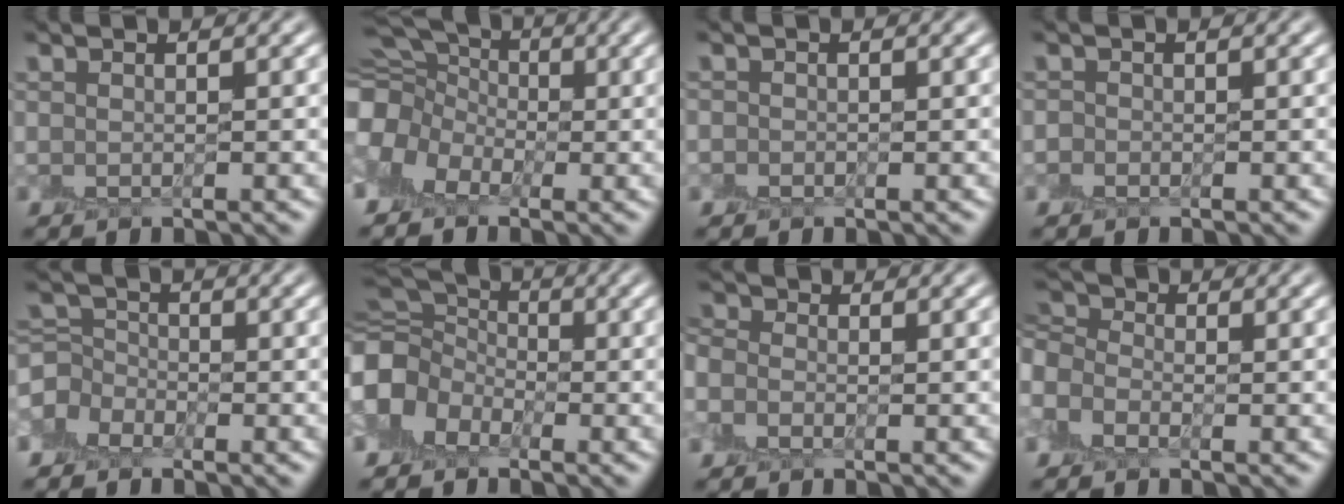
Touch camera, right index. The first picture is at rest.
{"total": 9.9, "force": [-0.6, 7.5, 6.4], "torque": [-0.140, 0.019, -0.028]}
{"total": 0.7, "force": [-0.3, 0.6, 0.1], "torque": [-0.002, -0.001, -0.008]}
{"total": 0.6, "force": [-0.3, 0.5, 0.0], "torque": [0.004, -0.002, -0.011]}
{"total": 2.7, "force": [-1.3, 1.9, 1.4], "torque": [-0.034, 0.005, -0.041]}
{"total": 9.5, "force": [0.1, 7.1, 6.3], "torque": [-0.147, 0.023, -0.012]}
{"total": 2.1, "force": [-0.5, 1.7, 1.2], "torque": [-0.032, 0.007, -0.023]}
{"total": 3.9, "force": [-0.9, 2.8, 2.5], "torque": [-0.067, 0.008, -0.033]}